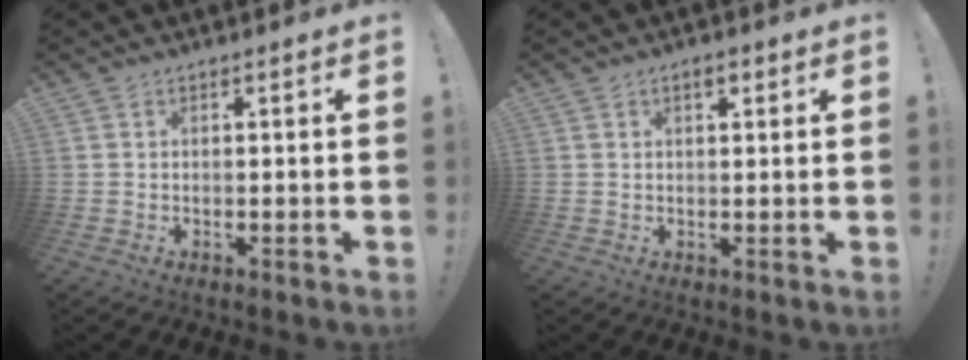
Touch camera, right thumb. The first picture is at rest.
{"total": 2.2, "force": [1.2, 1.0, 1.6], "torque": [-0.023, -0.001, 0.018]}